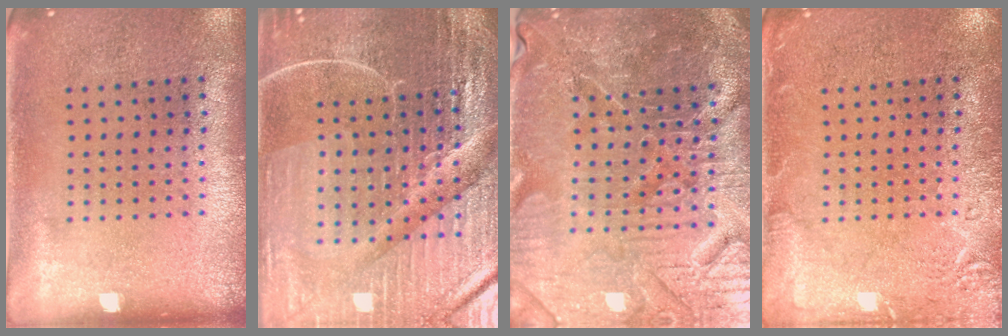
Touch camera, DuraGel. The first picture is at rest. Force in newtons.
{"total": 7.1, "press": 6.2, "slide": 3.4}
{"total": 6.0, "press": 5.5, "slide": 2.3}
{"total": 2.7, "press": 2.7, "slide": 0.5}